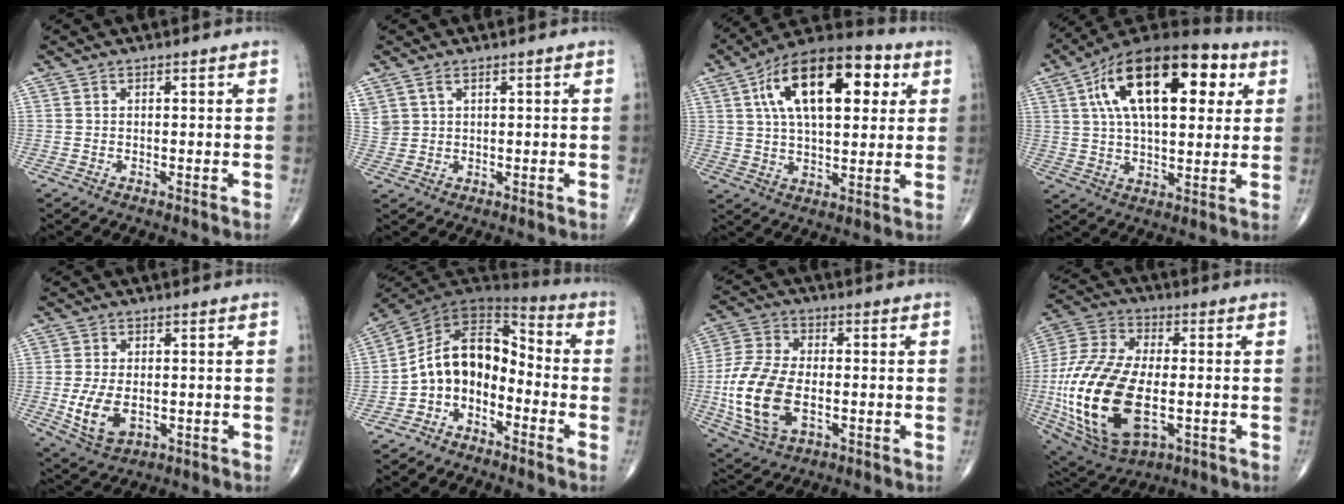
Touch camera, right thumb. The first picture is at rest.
{"total": 3.7, "force": [2.0, 2.3, 2.1], "torque": [-0.048, 0.002, 0.053]}
{"total": 21.1, "force": [6.6, 10.2, 17.2], "torque": [-0.259, 0.011, 0.099]}
{"total": 24.0, "force": [7.8, 11.6, 19.5], "torque": [-0.309, 0.013, 0.122]}
{"total": 8.2, "force": [-1.4, 5.0, 6.4], "torque": [-0.121, -0.008, -0.014]}
{"total": 11.8, "force": [-4.1, 8.0, 7.6], "torque": [-0.101, 0.088, -0.087]}
{"total": 15.7, "force": [-2.8, 9.0, 12.5], "torque": [-0.266, 0.005, -0.048]}
{"total": 26.2, "force": [-4.4, 13.9, 21.8], "torque": [-0.463, -0.005, -0.061]}